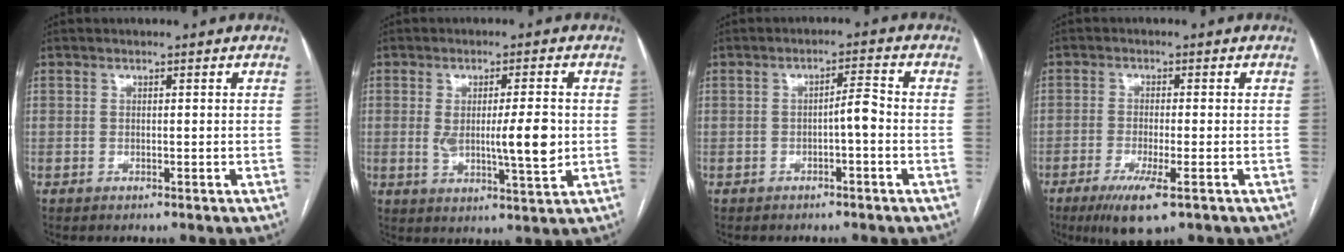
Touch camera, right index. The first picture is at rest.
{"total": 8.1, "force": [0.0, 1.6, 7.9], "torque": [-0.127, -0.008, 0.008]}
{"total": 2.9, "force": [-0.9, 0.4, 2.7], "torque": [-0.040, 0.007, -0.015]}
{"total": 6.8, "force": [-3.8, 0.8, 5.6], "torque": [-0.104, -0.019, -0.063]}